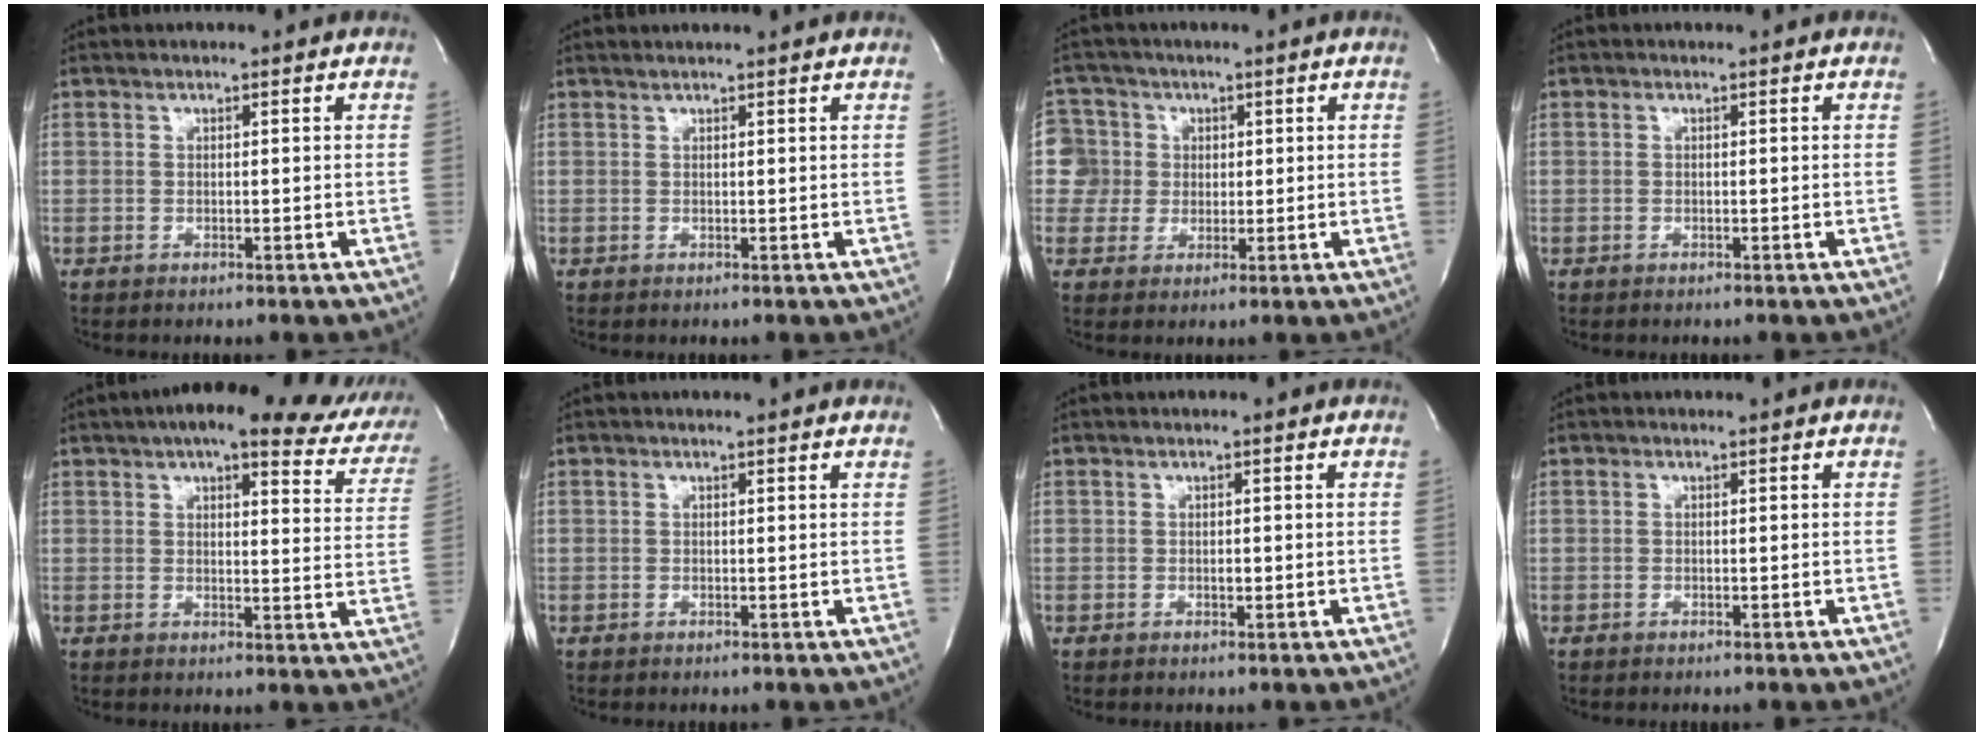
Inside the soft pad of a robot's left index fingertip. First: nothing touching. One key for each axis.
{"total": 2.3, "fx": 2.2, "fy": -0.4, "fz": 0.7, "tx": -0.015, "ty": 0.011, "tz": 0.029}
{"total": 7.4, "fx": 1.2, "fy": 7.3, "fz": -0.6, "tx": 0.017, "ty": 0.023, "tz": 0.031}
{"total": 0.0}
{"total": 21.7, "fx": 16.8, "fy": 5.8, "fz": 12.5, "tx": -0.155, "ty": 0.007, "tz": 0.179}
{"total": 0.7, "fx": 0.6, "fy": -0.1, "fz": 0.4, "tx": -0.015, "ty": 0.002, "tz": 0.007}
{"total": 0.8, "fx": -0.4, "fy": 0.4, "fz": 0.6, "tx": -0.008, "ty": -0.004, "tz": -0.007}
{"total": 0.0}